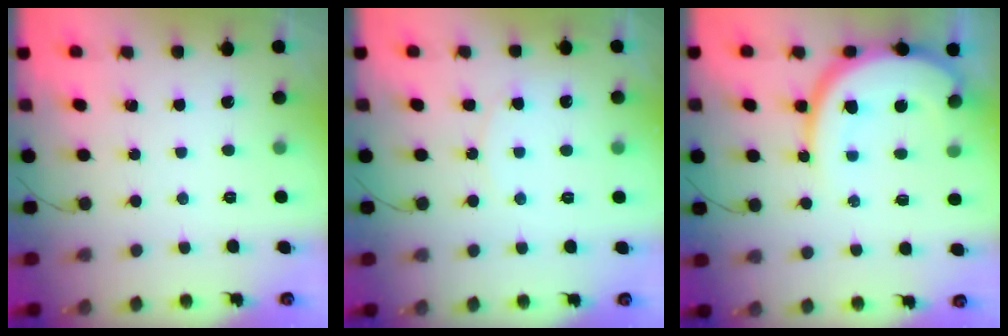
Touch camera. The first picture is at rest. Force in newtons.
{"total": 6.7, "press": 6.7, "slide": 0.6}
{"total": 13.4, "press": 13.3, "slide": 1.4}